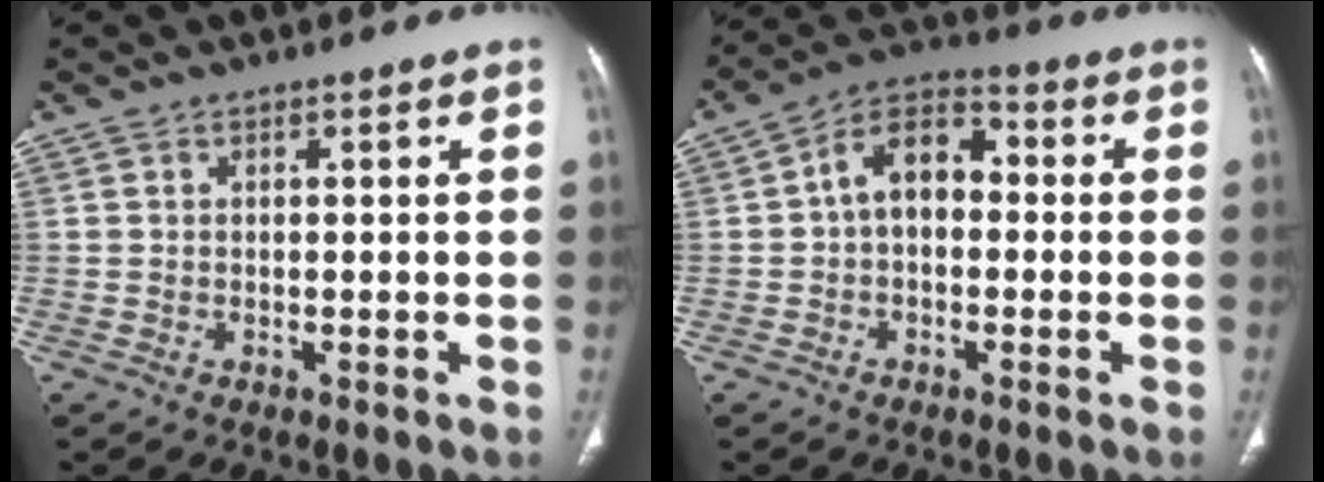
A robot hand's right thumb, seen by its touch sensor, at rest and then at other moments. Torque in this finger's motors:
{"motor_torque": [0.78, 2.74, 1.38, -0.32, -0.11]}